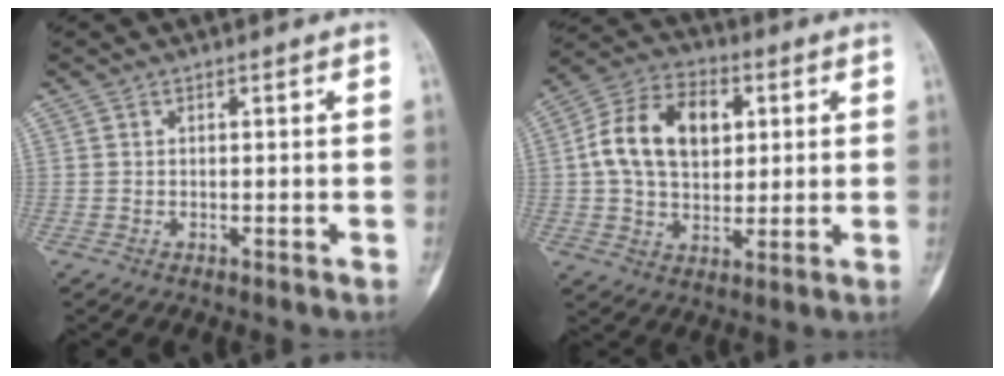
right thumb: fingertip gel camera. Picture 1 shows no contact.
{"total": 15.1, "force": [2.8, 10.3, 10.7], "torque": [-0.159, 0.012, 0.042]}